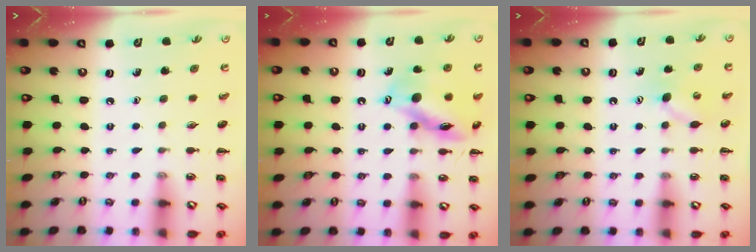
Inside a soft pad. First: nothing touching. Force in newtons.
{"total": 15.7, "press": 15.7, "slide": 1.0}
{"total": 5.2, "press": 5.1, "slide": 1.1}